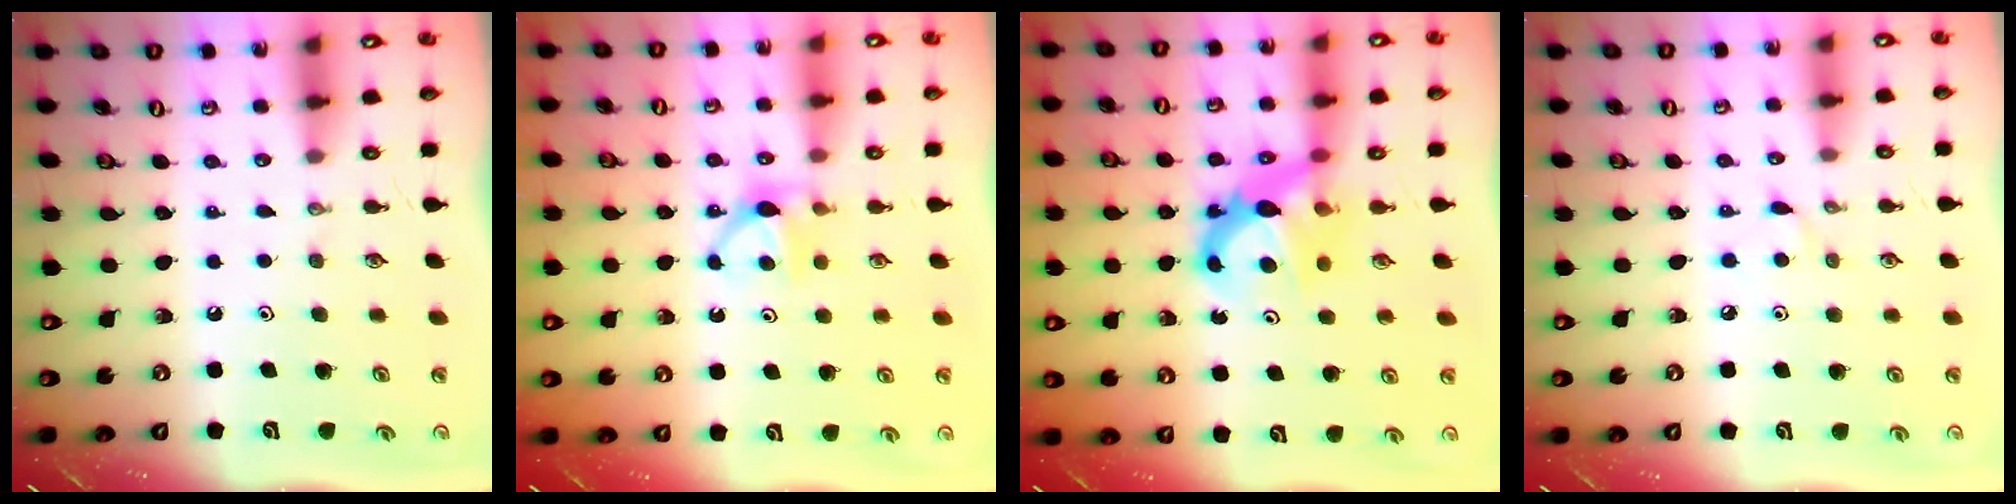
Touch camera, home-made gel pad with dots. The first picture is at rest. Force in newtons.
{"total": 5.4, "press": 5.3, "slide": 0.8}
{"total": 7.6, "press": 7.5, "slide": 0.6}
{"total": 4.1, "press": 4.0, "slide": 0.4}